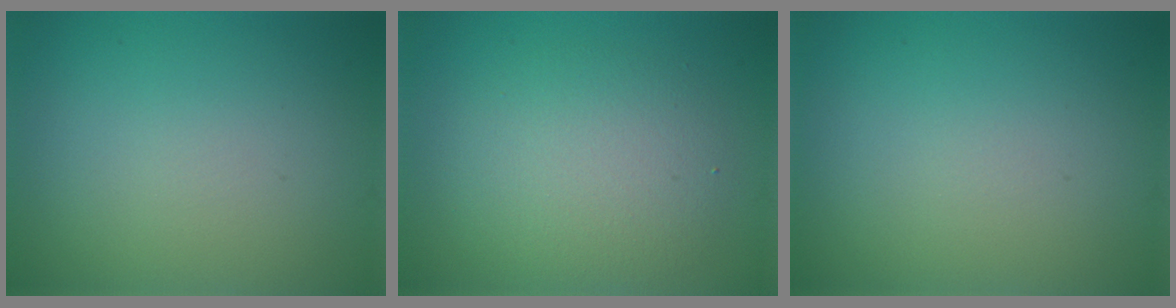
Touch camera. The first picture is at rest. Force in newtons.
{"total": 4.3, "press": 4.3, "slide": 0.1}
{"total": 0.0}